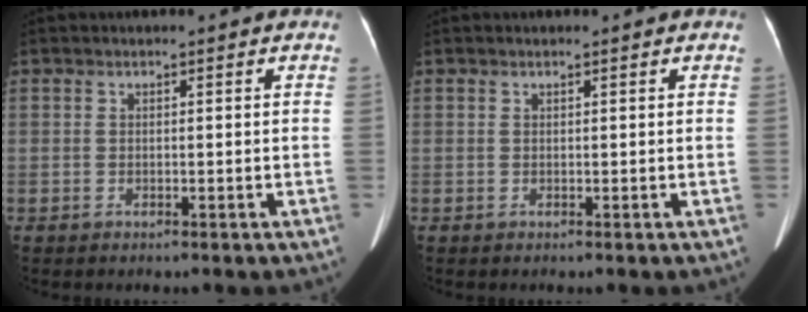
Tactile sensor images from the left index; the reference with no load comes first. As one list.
[{"total": 0.0}]